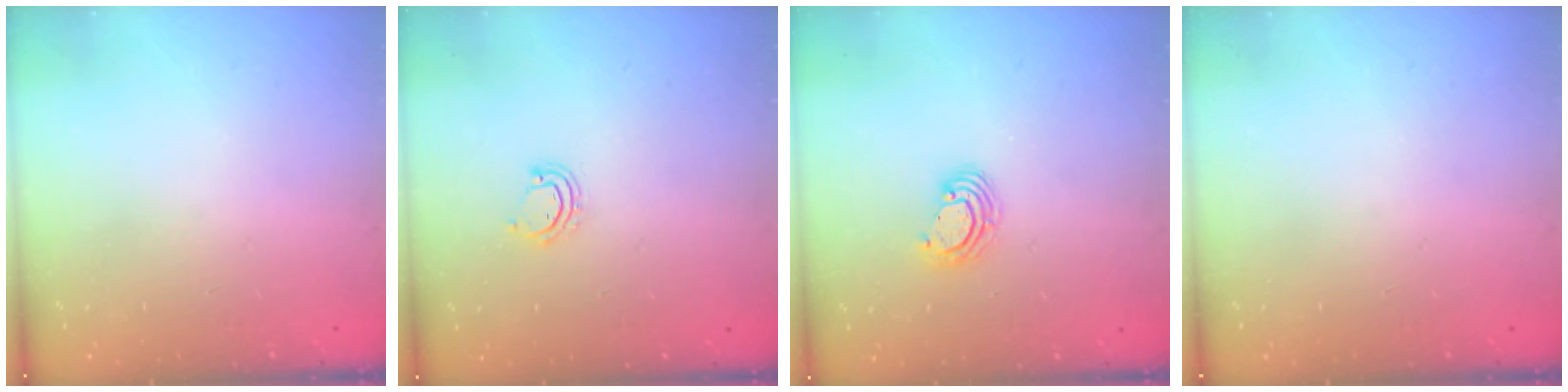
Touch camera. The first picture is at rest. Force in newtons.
{"total": 2.7, "press": 2.7, "slide": 0.2}
{"total": 3.6, "press": 3.6, "slide": 0.2}
{"total": 0.0}